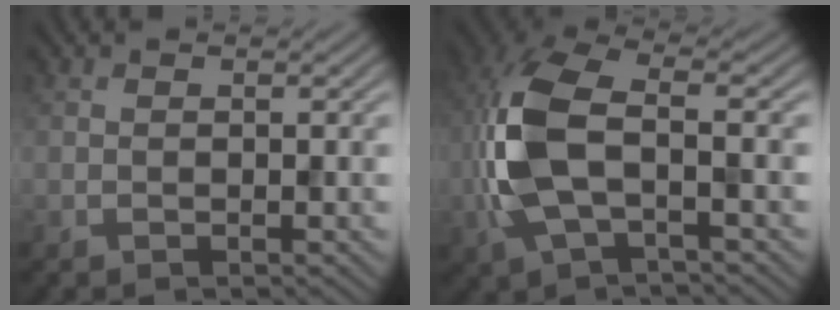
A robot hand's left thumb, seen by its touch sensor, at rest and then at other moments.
{"total": 11.0, "force": [-1.4, 5.2, 9.6], "torque": [-0.246, 0.002, -0.035]}